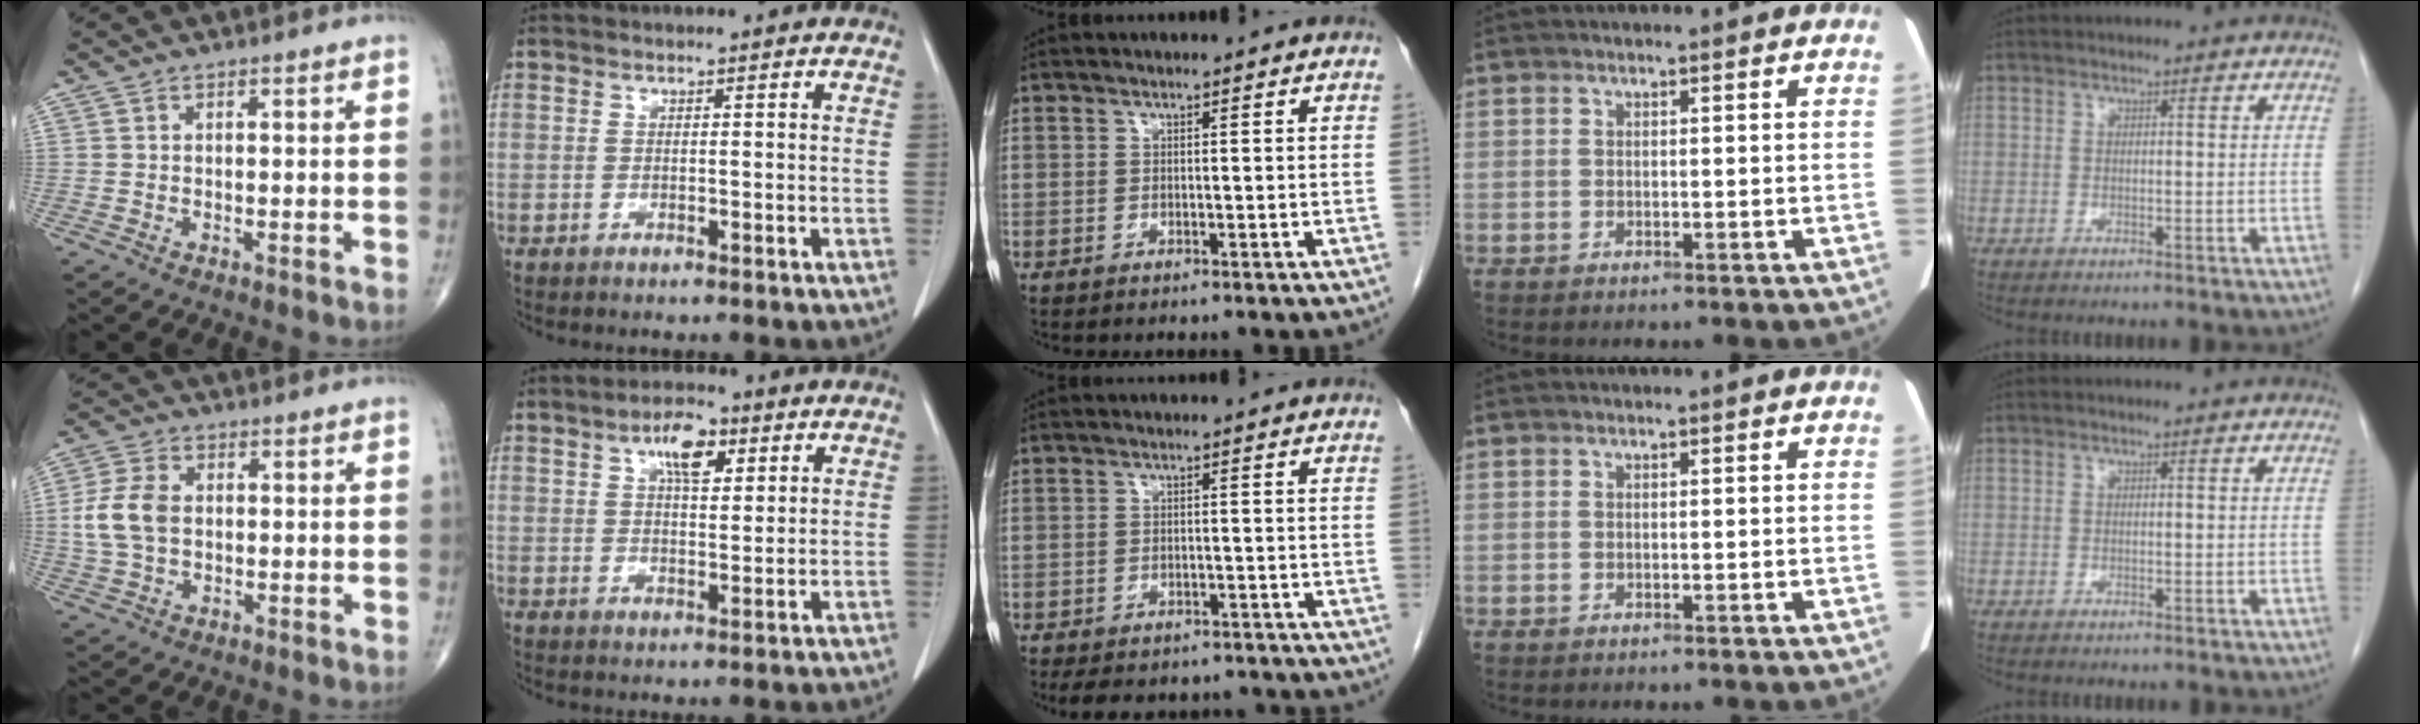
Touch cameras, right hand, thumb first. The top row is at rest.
{"thumb": {"total": 7.9, "force": [0.3, 5.3, 5.9], "torque": [-0.122, 0.010, 0.006]}, "index": {"total": 6.2, "force": [3.0, 2.5, 4.9], "torque": [-0.084, 0.008, 0.047]}, "middle": {"total": 10.2, "force": [-8.8, 4.1, 3.1], "torque": [-0.055, 0.003, -0.108]}}